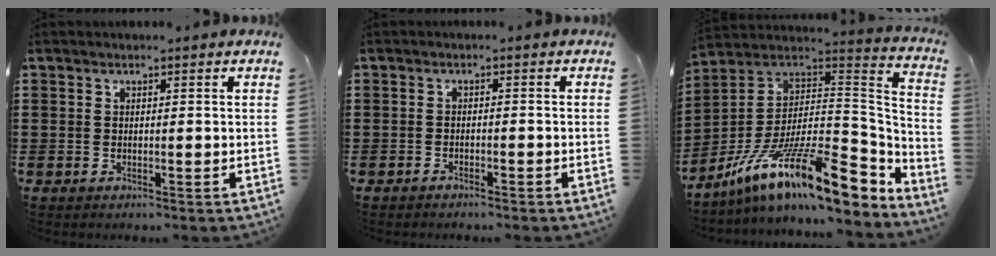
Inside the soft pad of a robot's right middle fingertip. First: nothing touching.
{"total": 1.1, "force": [-1.1, 0.1, 0.2], "torque": [-0.007, 0.000, -0.022]}
{"total": 18.8, "force": [-10.7, 5.5, 14.4], "torque": [-0.278, 0.015, -0.187]}